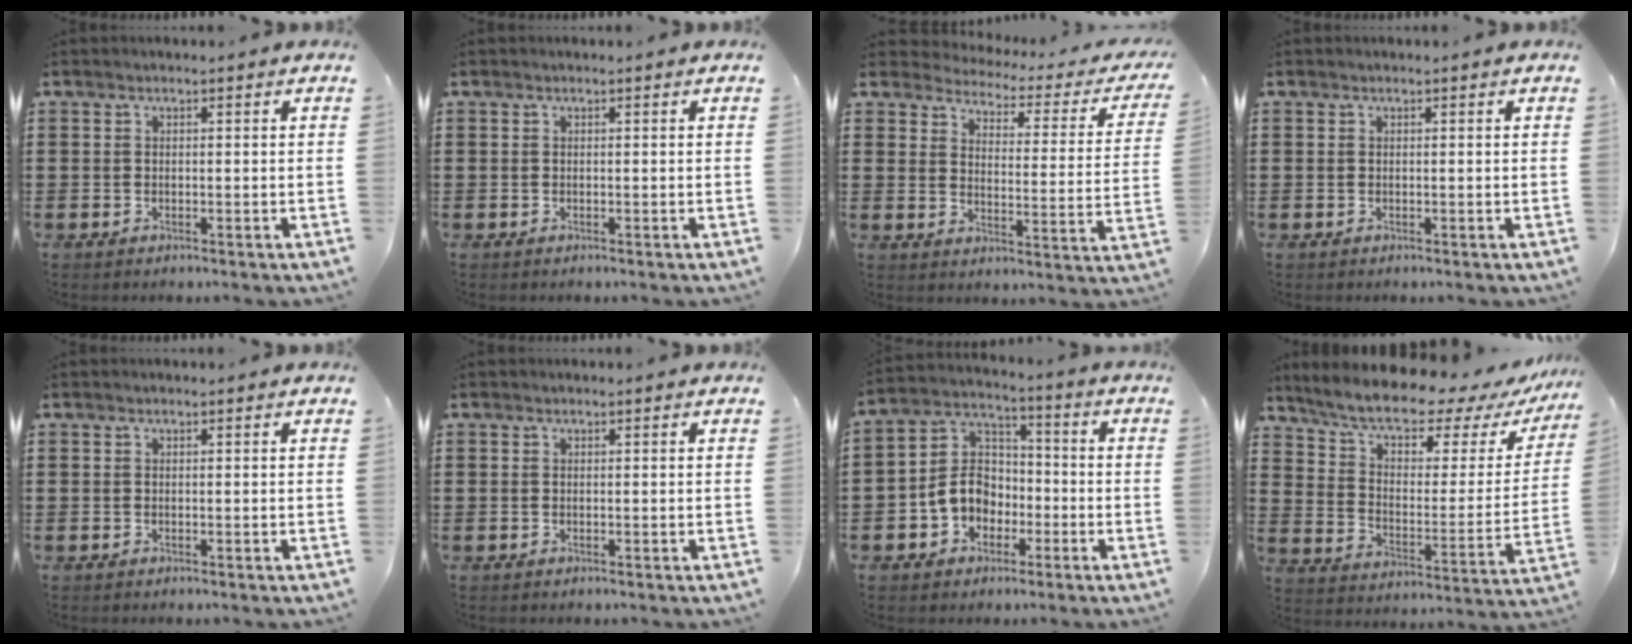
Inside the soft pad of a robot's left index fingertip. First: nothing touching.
{"total": 0.0}
{"total": 2.4, "force": [2.3, 0.3, 0.3], "torque": [-0.030, -0.025, 0.031]}
{"total": 0.0}
{"total": 0.0}
{"total": 0.0}
{"total": 7.4, "force": [-2.5, 6.2, 3.3], "torque": [-0.092, 0.014, -0.053]}
{"total": 9.1, "force": [7.6, 1.8, 4.5], "torque": [-0.105, -0.052, 0.126]}